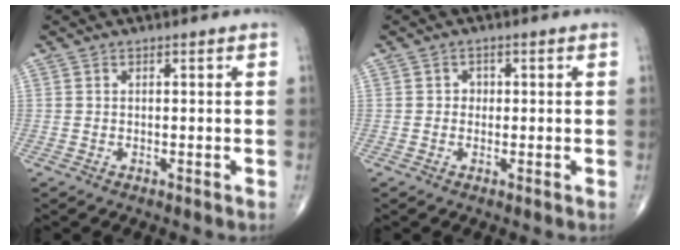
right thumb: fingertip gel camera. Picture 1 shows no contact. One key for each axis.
{"total": 1.4, "fx": 0.0, "fy": 1.3, "fz": 0.5, "tx": 0.004, "ty": 0.004, "tz": -0.005}